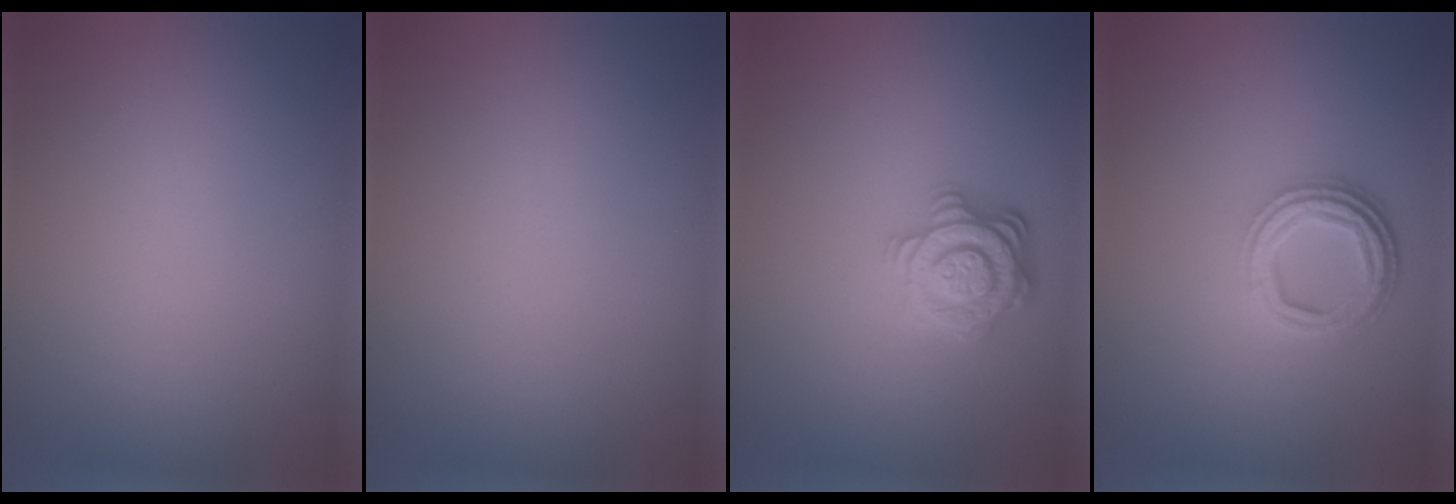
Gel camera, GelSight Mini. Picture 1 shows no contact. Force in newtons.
{"total": 0.0}
{"total": 3.6, "press": 3.3, "slide": 1.5}
{"total": 4.2, "press": 3.2, "slide": 2.7}